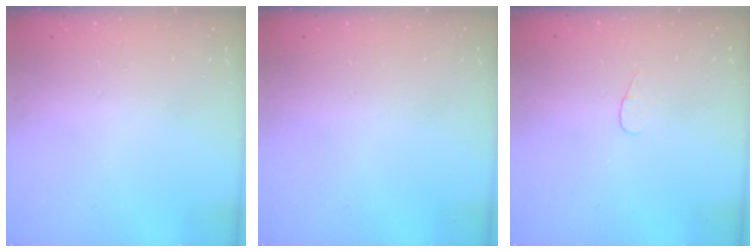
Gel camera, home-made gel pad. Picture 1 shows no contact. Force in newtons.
{"total": 0.6, "press": 0.6, "slide": 0.2}
{"total": 3.4, "press": 3.3, "slide": 0.4}